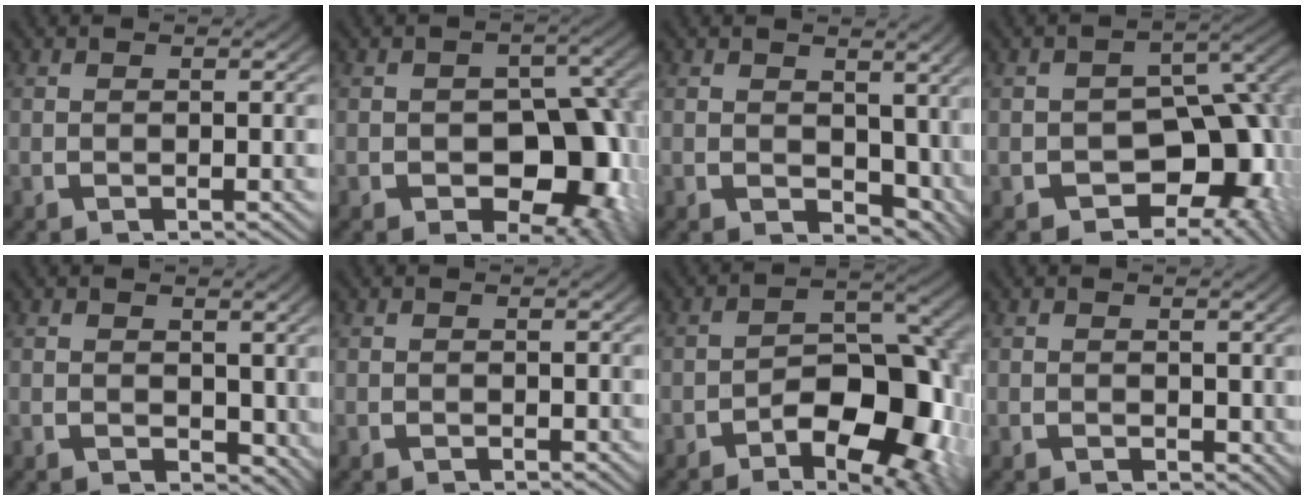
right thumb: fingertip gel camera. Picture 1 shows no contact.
{"total": 10.7, "force": [-1.6, 7.4, 7.6], "torque": [-0.120, -0.047, -0.001]}
{"total": 4.5, "force": [1.0, 3.5, 2.7], "torque": [-0.033, -0.022, 0.027]}
{"total": 12.6, "force": [-3.3, 9.3, 7.8], "torque": [-0.131, -0.058, -0.031]}
{"total": 2.2, "force": [0.8, 1.7, 1.1], "torque": [-0.009, -0.012, 0.023]}
{"total": 0.0}
{"total": 12.1, "force": [-3.3, 7.4, 9.0], "torque": [-0.134, -0.041, -0.037]}
{"total": 0.9, "force": [0.3, 0.8, 0.3], "torque": [0.003, -0.005, 0.011]}